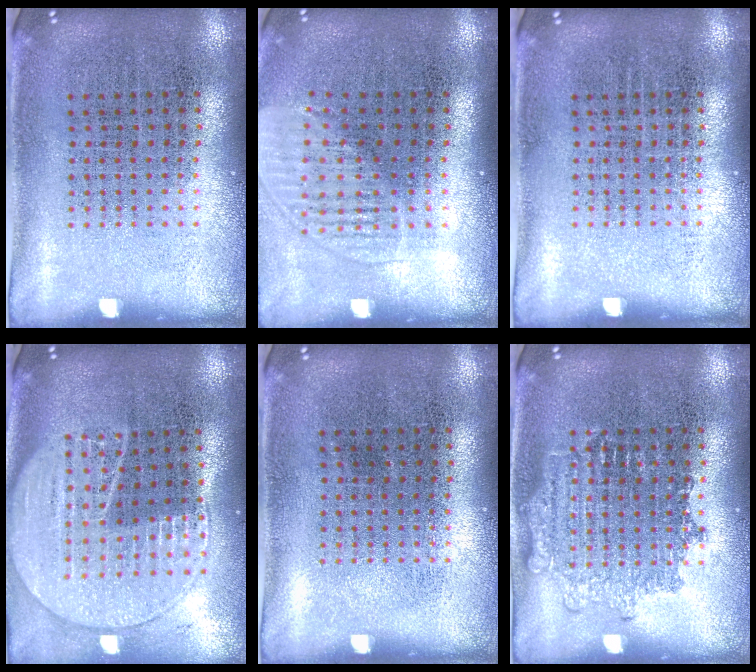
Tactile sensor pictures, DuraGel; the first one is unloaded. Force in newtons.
{"total": 1.3, "press": 1.2, "slide": 0.6}
{"total": 0.0}
{"total": 2.0, "press": 1.7, "slide": 0.9}
{"total": 0.0}
{"total": 2.0, "press": 1.9, "slide": 0.4}